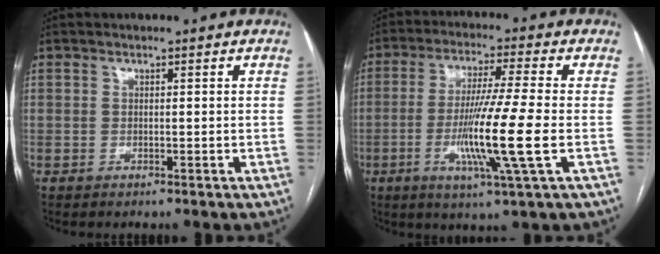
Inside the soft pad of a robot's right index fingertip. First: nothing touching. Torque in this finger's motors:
{"motor_torque": [1.94, -0.20, 0.96, 0.21]}